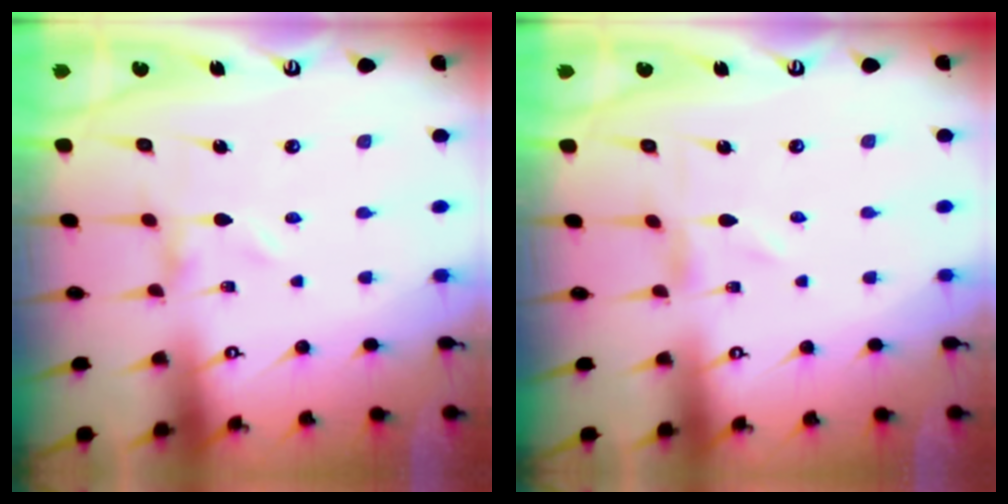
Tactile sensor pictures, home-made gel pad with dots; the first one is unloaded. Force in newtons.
{"total": 0.0}